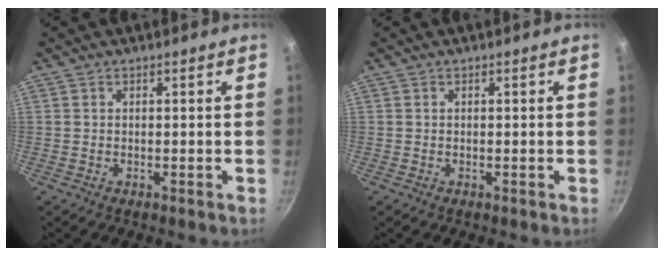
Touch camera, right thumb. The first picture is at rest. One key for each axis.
{"total": 0.0}